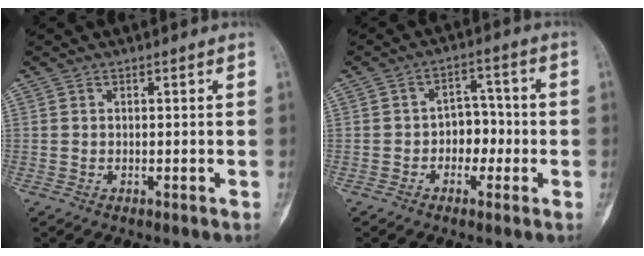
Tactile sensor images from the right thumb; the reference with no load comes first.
{"total": 5.9, "force": [-1.4, 4.5, 3.6], "torque": [-0.018, 0.027, -0.030]}